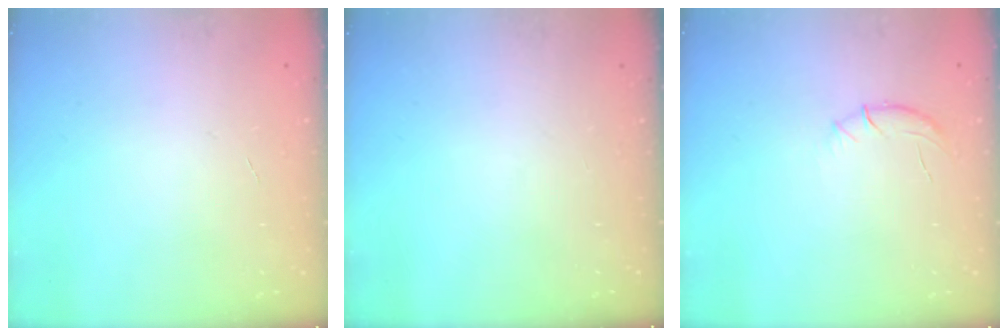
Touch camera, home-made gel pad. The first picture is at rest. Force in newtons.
{"total": 0.0}
{"total": 6.4, "press": 6.2, "slide": 1.7}